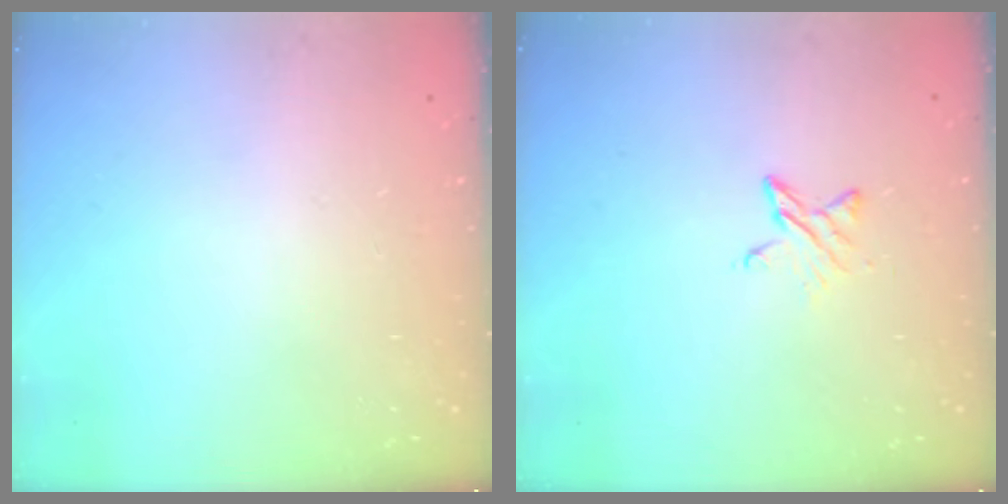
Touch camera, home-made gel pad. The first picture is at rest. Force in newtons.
{"total": 5.1, "press": 5.1, "slide": 0.5}